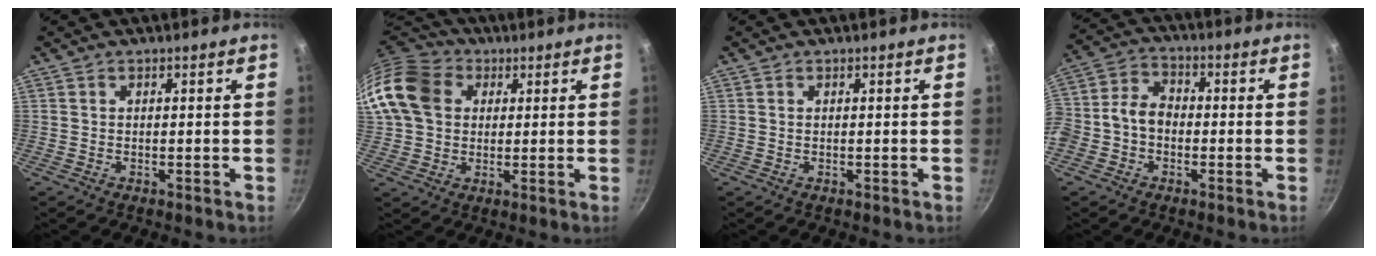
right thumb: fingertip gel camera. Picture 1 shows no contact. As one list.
[{"total": 16.4, "force": [4.2, 13.0, 9.2], "torque": [-0.175, 0.023, 0.065]}, {"total": 0.0}, {"total": 8.4, "force": [-1.7, 6.5, 5.1], "torque": [-0.086, 0.034, -0.049]}]